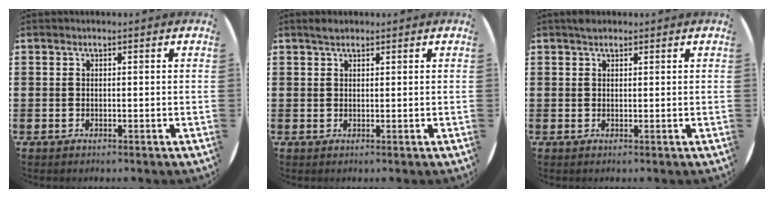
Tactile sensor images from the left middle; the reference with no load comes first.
{"total": 1.1, "force": [1.0, 0.4, 0.3], "torque": [0.001, 0.001, 0.016]}
{"total": 1.0, "force": [0.9, 0.5, 0.2], "torque": [0.004, 0.001, 0.014]}